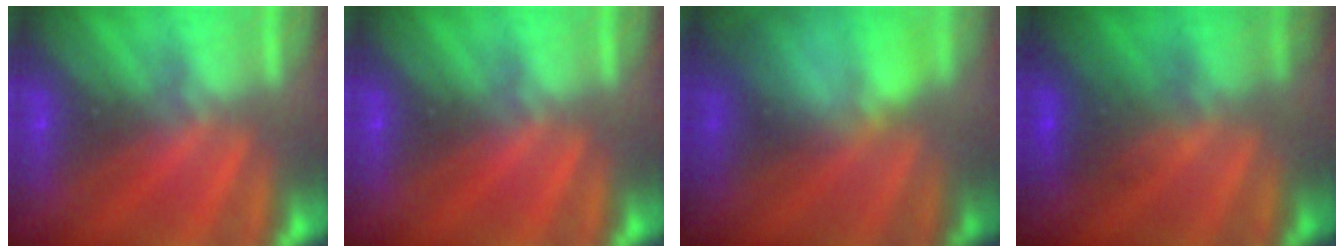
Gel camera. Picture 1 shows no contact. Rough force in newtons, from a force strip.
{"total": 0.0}
{"total": 4.5}
{"total": 2.2}